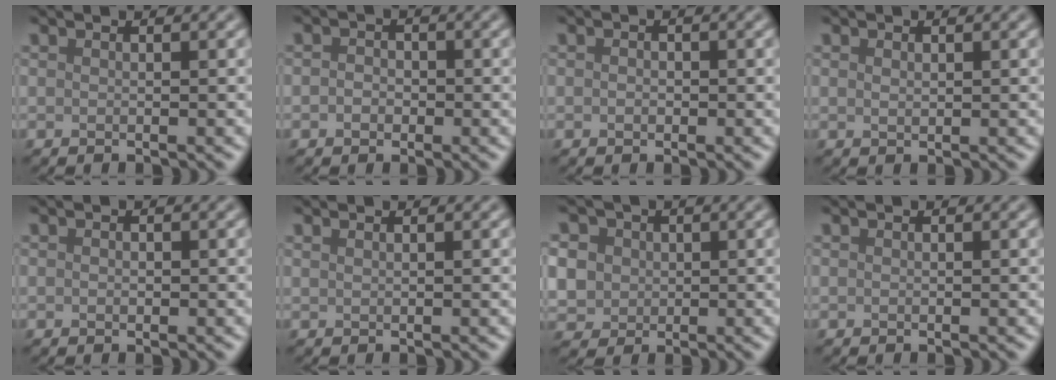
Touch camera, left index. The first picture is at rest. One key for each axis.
{"total": 1.3, "fx": -0.4, "fy": 1.1, "fz": 0.6, "tx": -0.010, "ty": -0.001, "tz": -0.012}
{"total": 0.8, "fx": 0.0, "fy": 0.6, "fz": 0.5, "tx": -0.009, "ty": -0.004, "tz": -0.003}
{"total": 0.6, "fx": 0.3, "fy": 0.4, "fz": 0.4, "tx": -0.010, "ty": 0.000, "tz": 0.006}
{"total": 0.5, "fx": 0.0, "fy": 0.4, "fz": 0.4, "tx": -0.006, "ty": -0.001, "tz": -0.001}
{"total": 0.6, "fx": 0.5, "fy": 0.2, "fz": 0.3, "tx": -0.004, "ty": -0.001, "tz": 0.004}
{"total": 6.5, "fx": 1.2, "fy": 5.7, "fz": 2.9, "tx": -0.065, "ty": 0.023, "tz": 0.006}
{"total": 0.0}